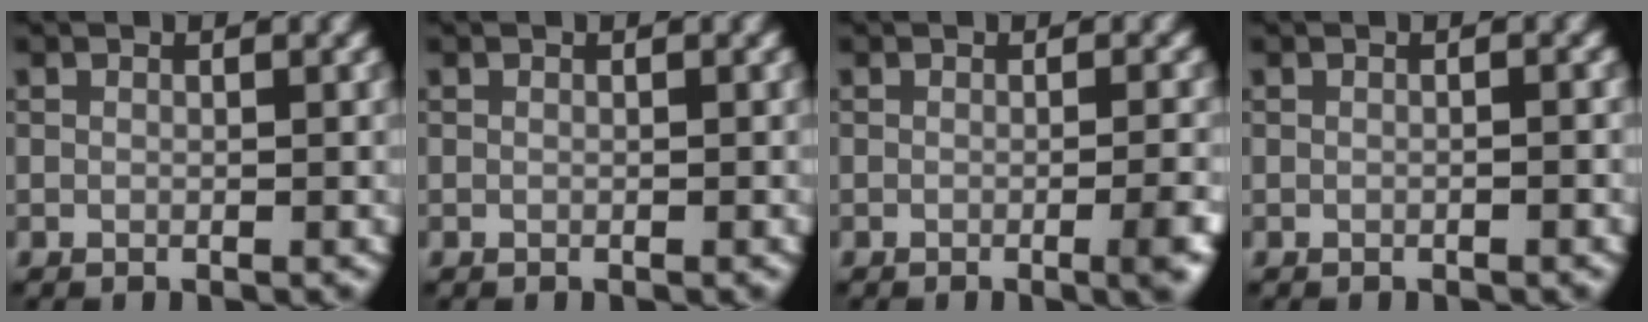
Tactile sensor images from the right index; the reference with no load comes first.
{"total": 0.0}
{"total": 3.2, "force": [-1.1, 0.9, 2.9], "torque": [-0.029, 0.005, -0.019]}
{"total": 0.5, "force": [-0.2, 0.0, 0.5], "torque": [-0.008, 0.002, -0.008]}